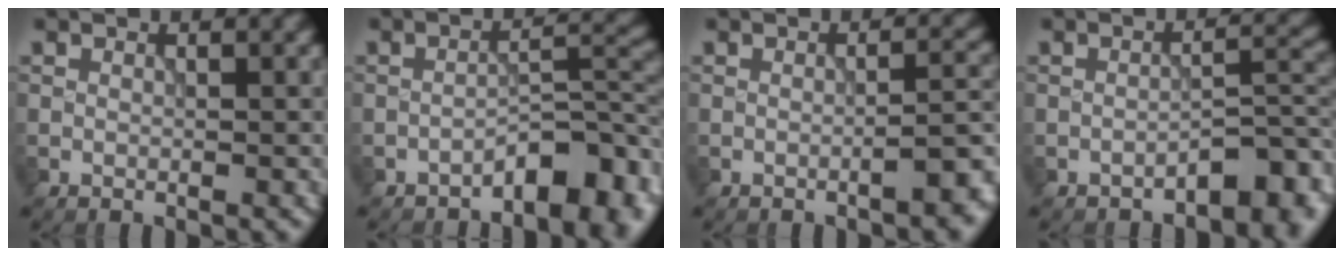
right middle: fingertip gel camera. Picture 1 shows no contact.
{"total": 5.5, "force": [-3.5, 2.0, 3.7], "torque": [-0.041, 0.014, -0.057]}
{"total": 3.4, "force": [-1.7, 0.9, 2.8], "torque": [-0.033, 0.010, -0.031]}
{"total": 3.9, "force": [-2.6, 1.2, 2.6], "torque": [-0.030, 0.014, -0.042]}